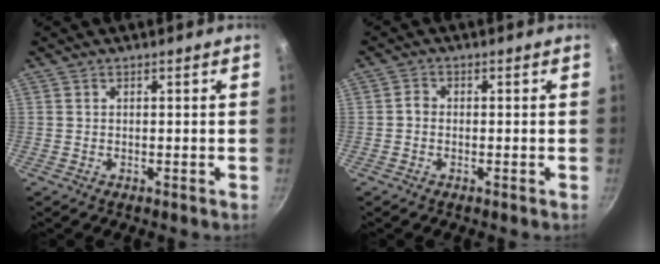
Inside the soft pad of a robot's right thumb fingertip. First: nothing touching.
{"total": 1.4, "force": [-0.4, 1.2, 0.7], "torque": [-0.010, 0.009, -0.011]}